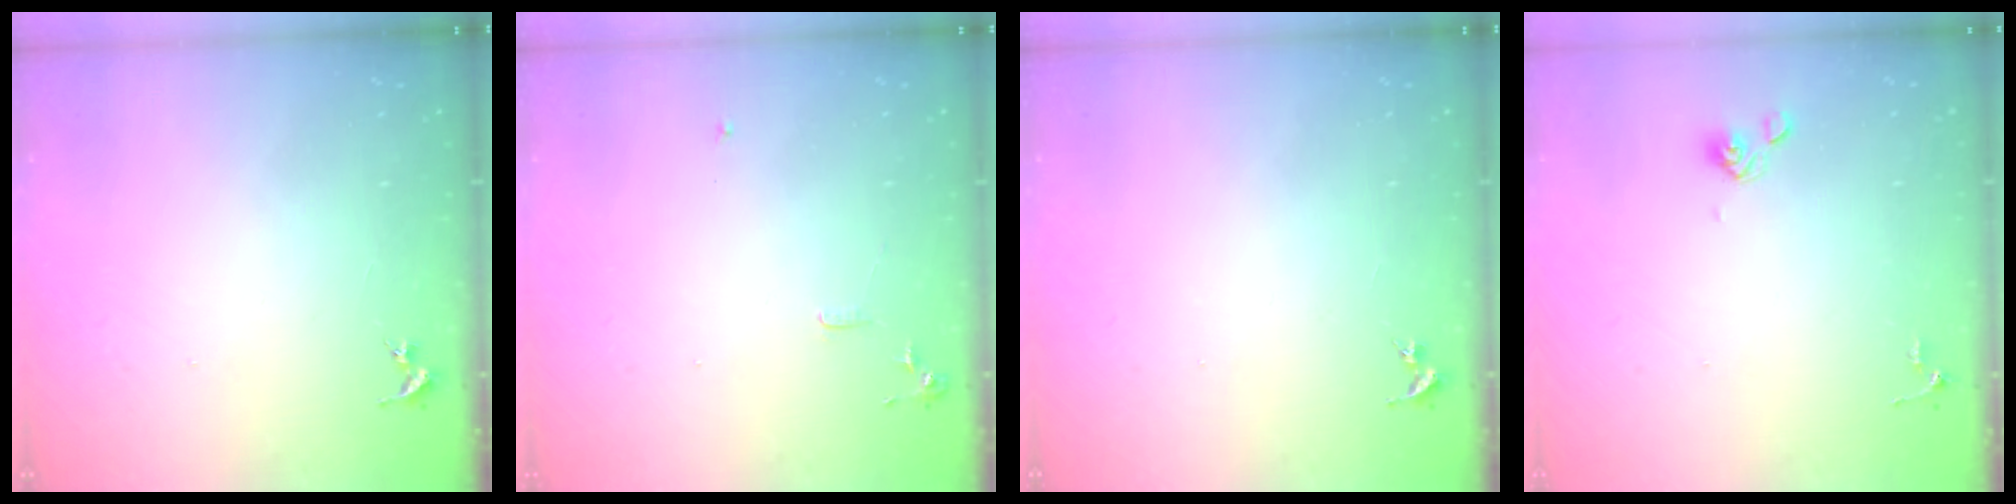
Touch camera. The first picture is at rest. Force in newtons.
{"total": 6.0, "press": 6.0, "slide": 0.7}
{"total": 0.0}
{"total": 5.7, "press": 5.3, "slide": 2.1}